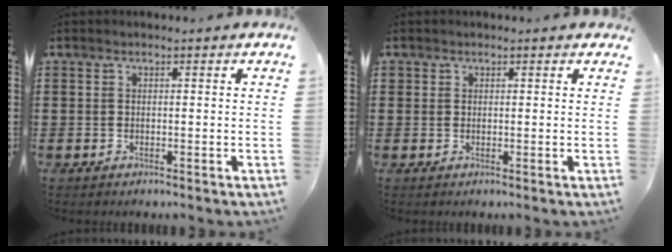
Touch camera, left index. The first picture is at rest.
{"total": 1.0, "force": [0.6, 0.8, 0.2], "torque": [-0.006, 0.005, 0.011]}